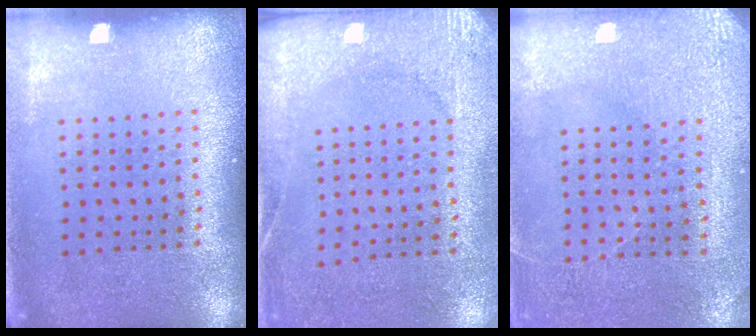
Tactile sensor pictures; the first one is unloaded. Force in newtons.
{"total": 2.7, "press": 2.2, "slide": 1.7}
{"total": 2.9, "press": 2.7, "slide": 1.0}